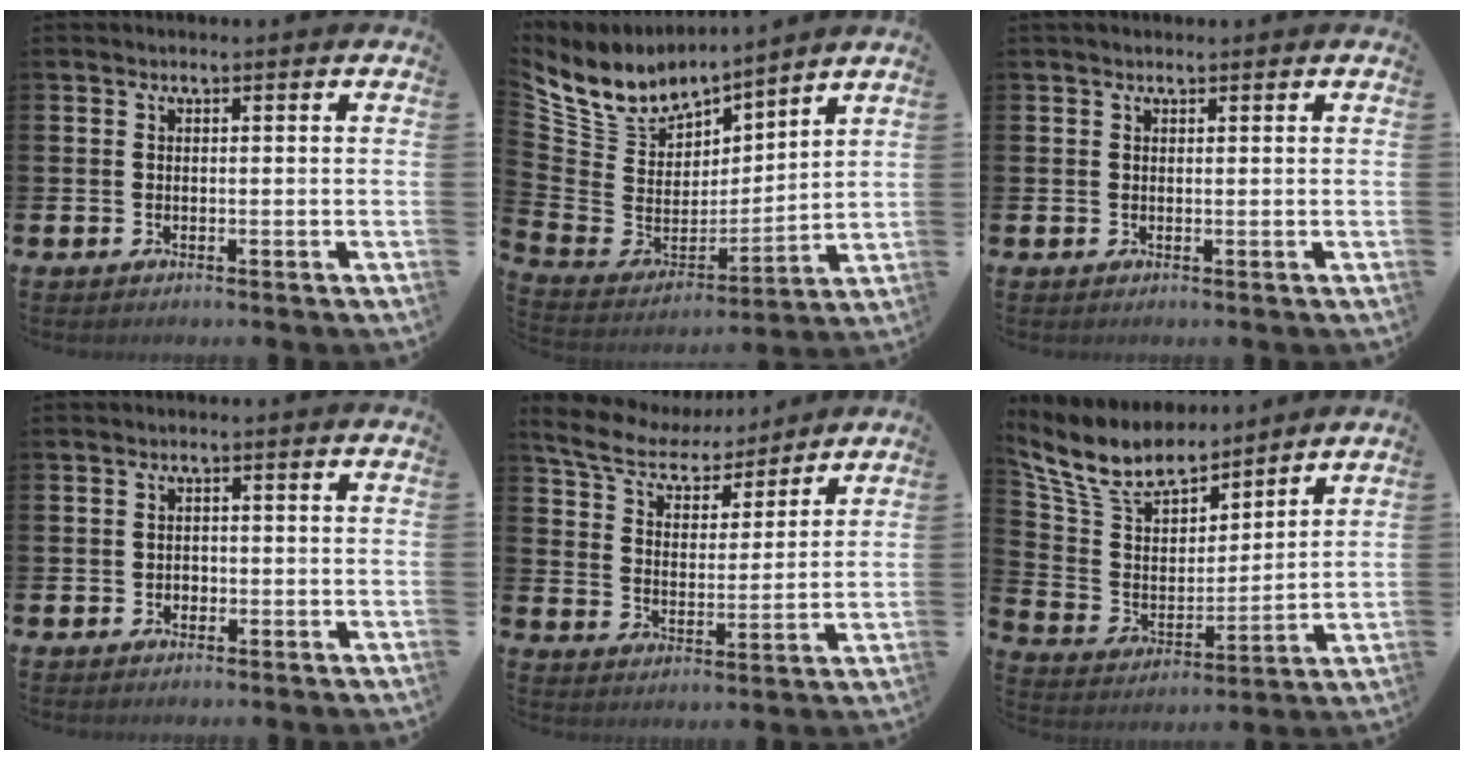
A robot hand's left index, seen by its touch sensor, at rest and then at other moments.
{"total": 8.3, "force": [7.8, 2.9, 0.3], "torque": [-0.065, -0.067, 0.142]}
{"total": 0.8, "force": [0.8, 0.2, 0.2], "torque": [0.006, -0.001, 0.012]}
{"total": 1.0, "force": [-0.3, 0.9, 0.3], "torque": [-0.004, 0.005, -0.008]}
{"total": 7.0, "force": [6.4, 2.2, 1.8], "torque": [-0.075, -0.041, 0.112]}
{"total": 10.4, "force": [9.1, 3.8, 3.0], "torque": [-0.115, -0.054, 0.164]}